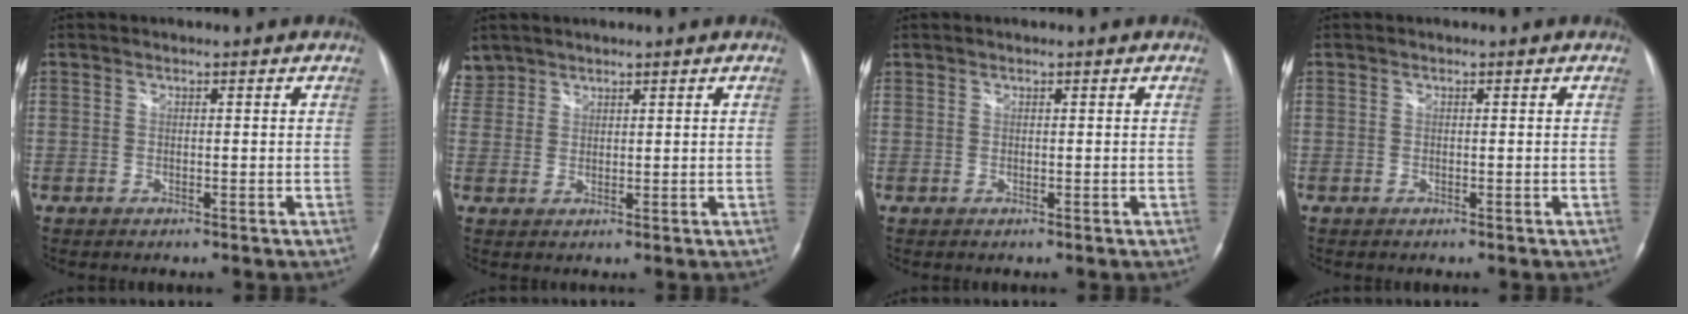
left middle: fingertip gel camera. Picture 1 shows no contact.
{"total": 3.5, "force": [2.9, 1.9, -0.2], "torque": [0.008, 0.010, 0.061]}
{"total": 0.0}
{"total": 0.0}